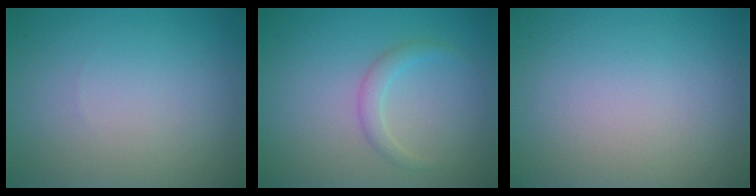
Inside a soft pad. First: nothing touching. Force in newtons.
{"total": 1.5, "press": 1.5, "slide": 0.1}
{"total": 0.0}